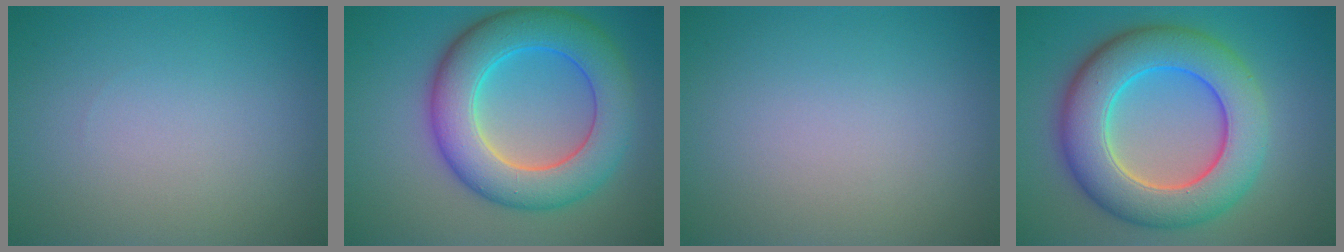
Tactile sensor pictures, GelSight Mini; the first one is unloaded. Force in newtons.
{"total": 9.1, "press": 9.1, "slide": 0.2}
{"total": 0.0}
{"total": 9.9, "press": 9.9, "slide": 0.3}